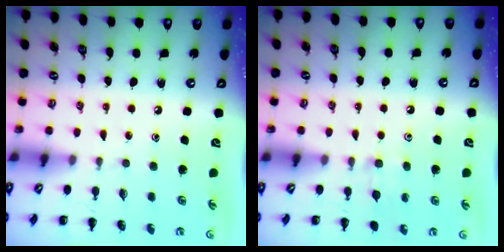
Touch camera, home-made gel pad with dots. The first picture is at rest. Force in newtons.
{"total": 6.8, "press": 6.5, "slide": 1.9}